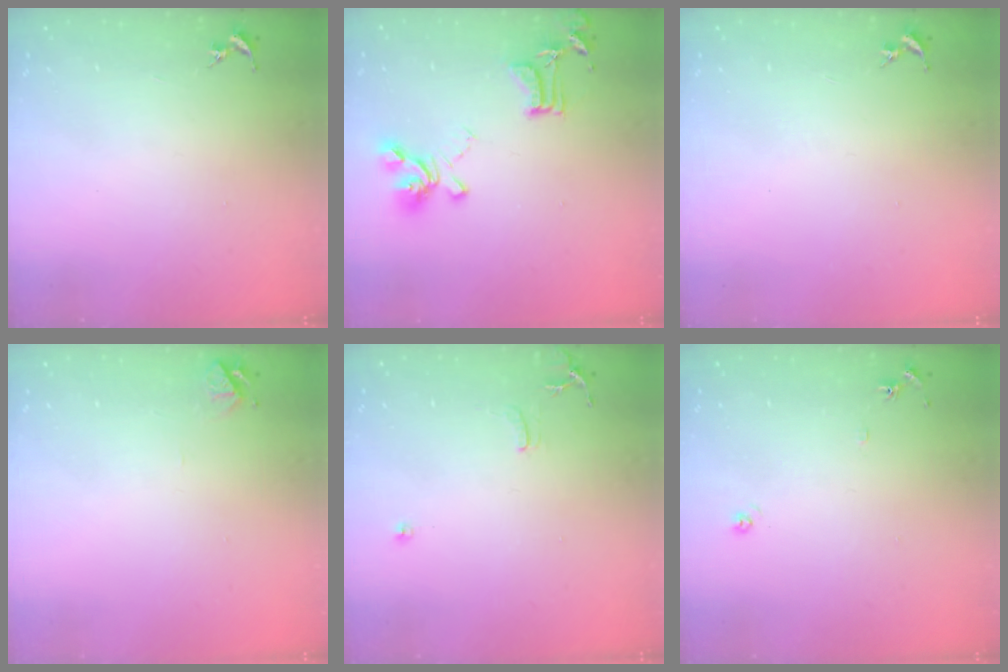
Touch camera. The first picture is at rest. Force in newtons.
{"total": 15.9, "press": 15.9, "slide": 1.0}
{"total": 0.0}
{"total": 4.9, "press": 4.9, "slide": 0.5}
{"total": 7.2, "press": 7.2, "slide": 0.8}
{"total": 5.8, "press": 5.8, "slide": 0.6}